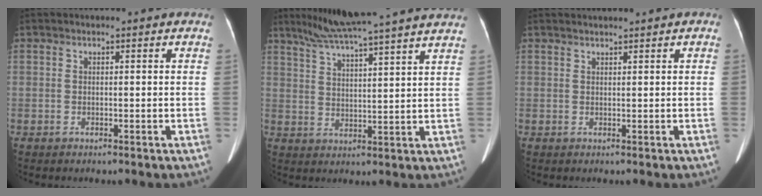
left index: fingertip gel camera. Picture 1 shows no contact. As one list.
[{"total": 18.1, "force": [15.4, -0.7, 9.6], "torque": [-0.163, 0.019, 0.212]}, {"total": 1.7, "force": [1.5, -0.2, 0.7], "torque": [-0.007, 0.020, 0.028]}]